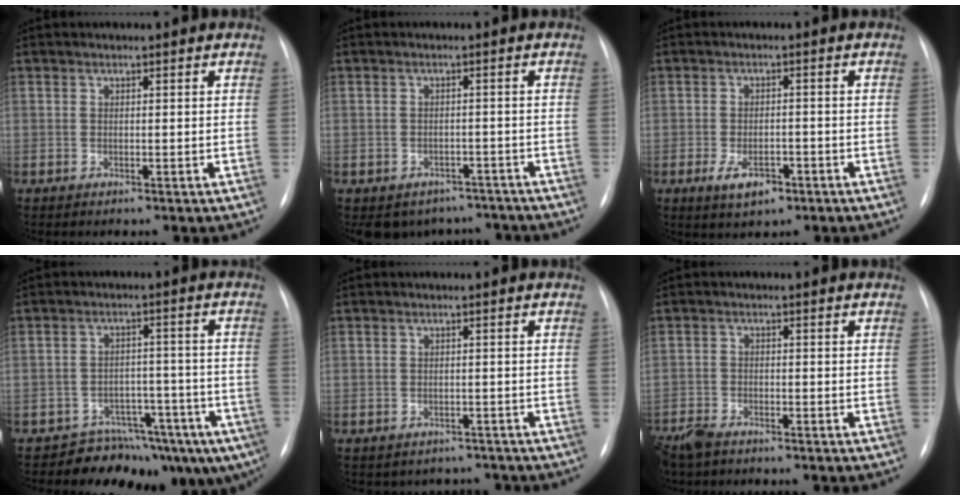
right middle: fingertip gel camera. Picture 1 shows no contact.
{"total": 7.9, "force": [-6.6, 4.4, 0.5], "torque": [0.005, 0.016, -0.076]}
{"total": 4.7, "force": [-2.4, 2.3, 3.2], "torque": [-0.059, -0.001, -0.034]}
{"total": 10.5, "force": [-8.4, 5.0, 3.8], "torque": [-0.015, 0.053, -0.107]}
{"total": 5.2, "force": [-4.5, 2.6, -0.7], "torque": [0.015, 0.025, -0.053]}
{"total": 7.3, "force": [-6.3, 2.4, 2.8], "torque": [-0.048, -0.012, -0.099]}